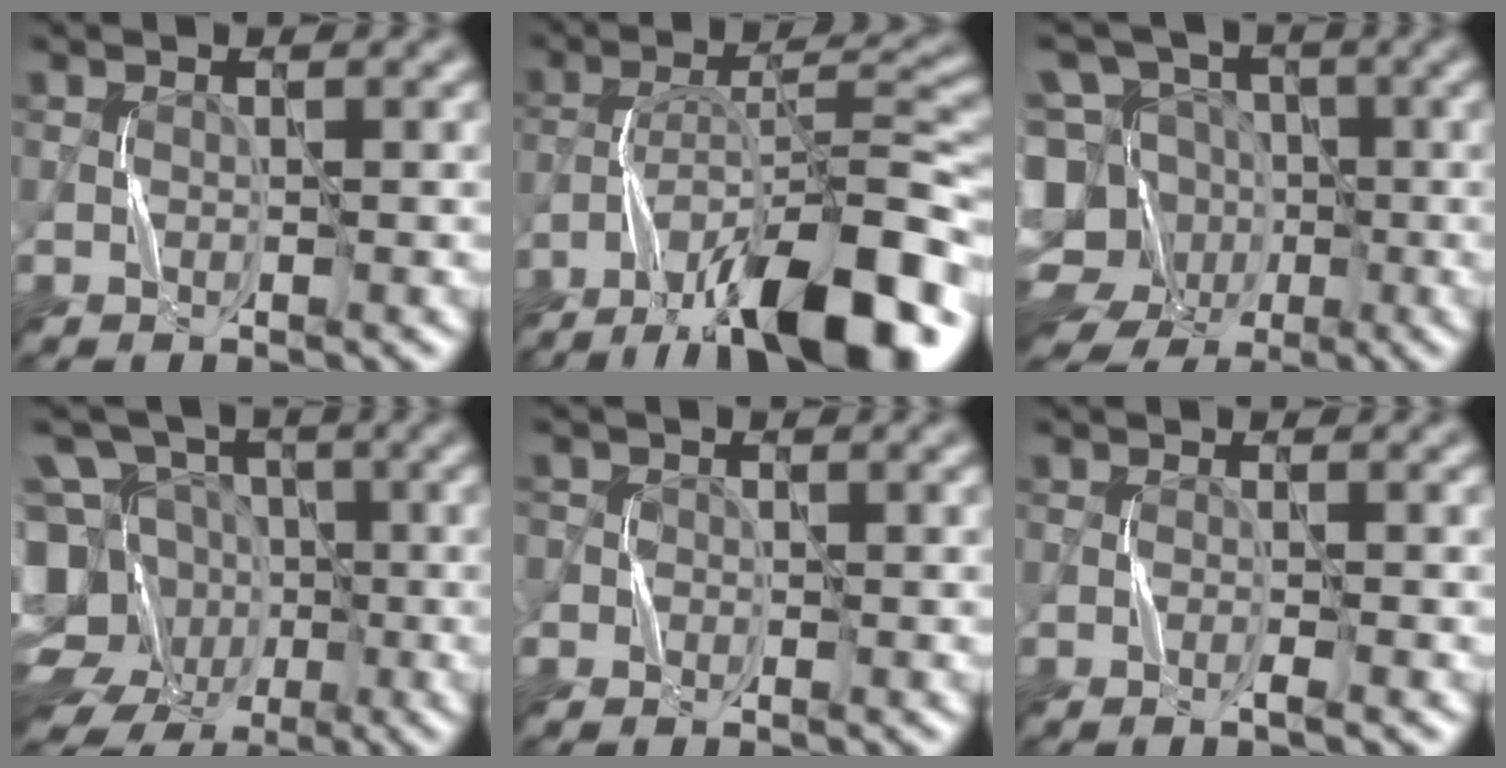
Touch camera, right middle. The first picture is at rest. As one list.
[{"total": 13.6, "force": [-9.0, 3.5, 9.6], "torque": [-0.150, 0.014, -0.152]}, {"total": 12.9, "force": [-5.3, 10.8, 4.5], "torque": [-0.109, -0.008, -0.096]}, {"total": 14.7, "force": [-5.0, 12.4, 6.2], "torque": [-0.139, -0.005, -0.103]}, {"total": 2.8, "force": [-0.7, 2.6, 0.8], "torque": [-0.009, 0.007, -0.026]}, {"total": 0.8, "force": [-0.4, -0.2, 0.7], "torque": [-0.010, 0.000, -0.010]}]